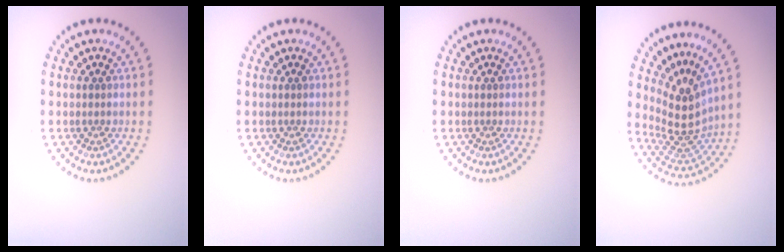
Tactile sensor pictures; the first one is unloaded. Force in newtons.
{"total": 0.0}
{"total": 0.0}
{"total": 4.0, "press": 2.8, "slide": 2.8}